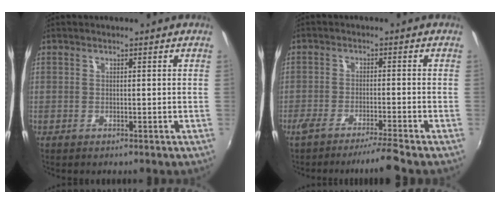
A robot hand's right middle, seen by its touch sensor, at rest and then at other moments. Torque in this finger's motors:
{"motor_torque": [-0.01, 0.02, 0.09, 0.07]}